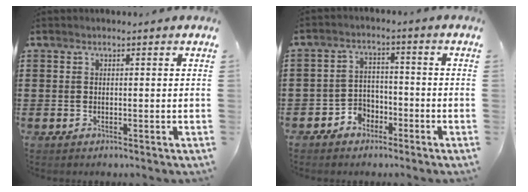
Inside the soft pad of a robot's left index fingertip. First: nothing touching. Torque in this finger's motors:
{"motor_torque": [0.18, 0.17, 0.11, 0.03]}